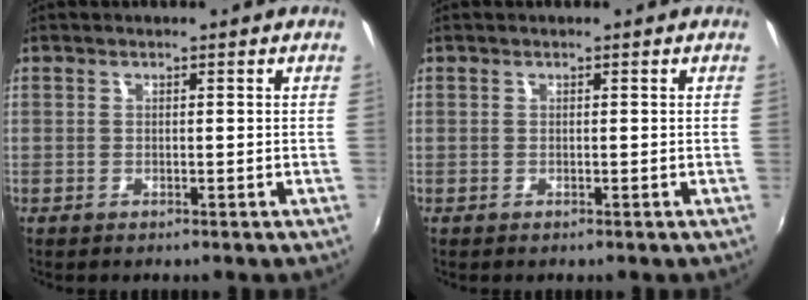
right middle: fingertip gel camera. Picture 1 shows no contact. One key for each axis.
{"total": 0.0}